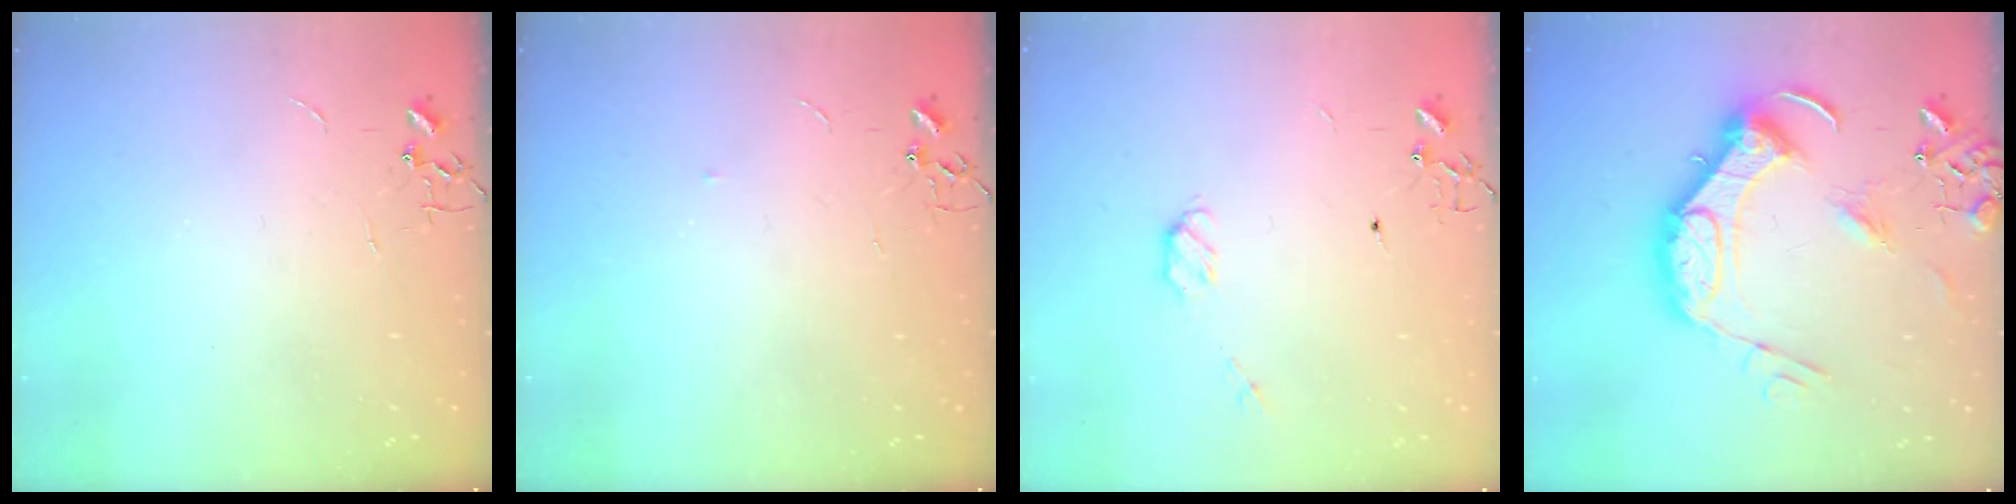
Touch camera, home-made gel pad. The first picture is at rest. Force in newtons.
{"total": 2.7, "press": 2.7, "slide": 0.4}
{"total": 4.1, "press": 4.0, "slide": 0.8}
{"total": 19.5, "press": 19.4, "slide": 2.4}